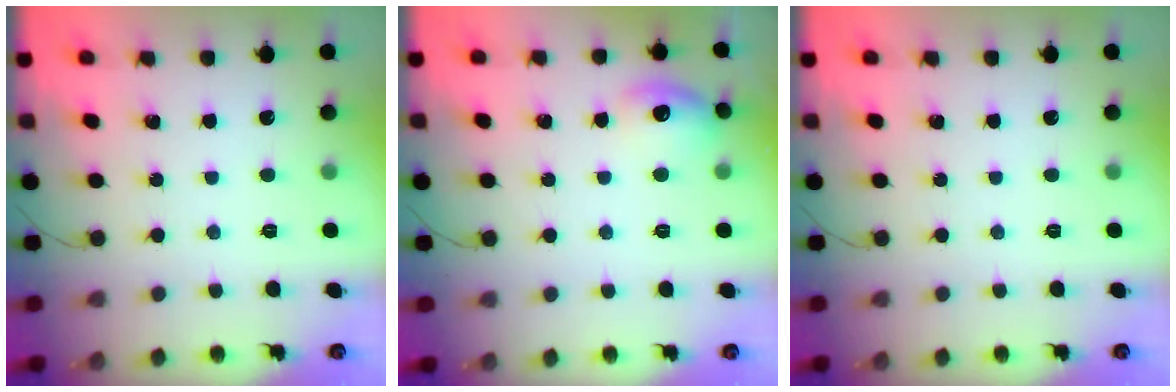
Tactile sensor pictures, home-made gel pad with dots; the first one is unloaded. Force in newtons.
{"total": 10.1, "press": 10.0, "slide": 1.0}
{"total": 0.0}